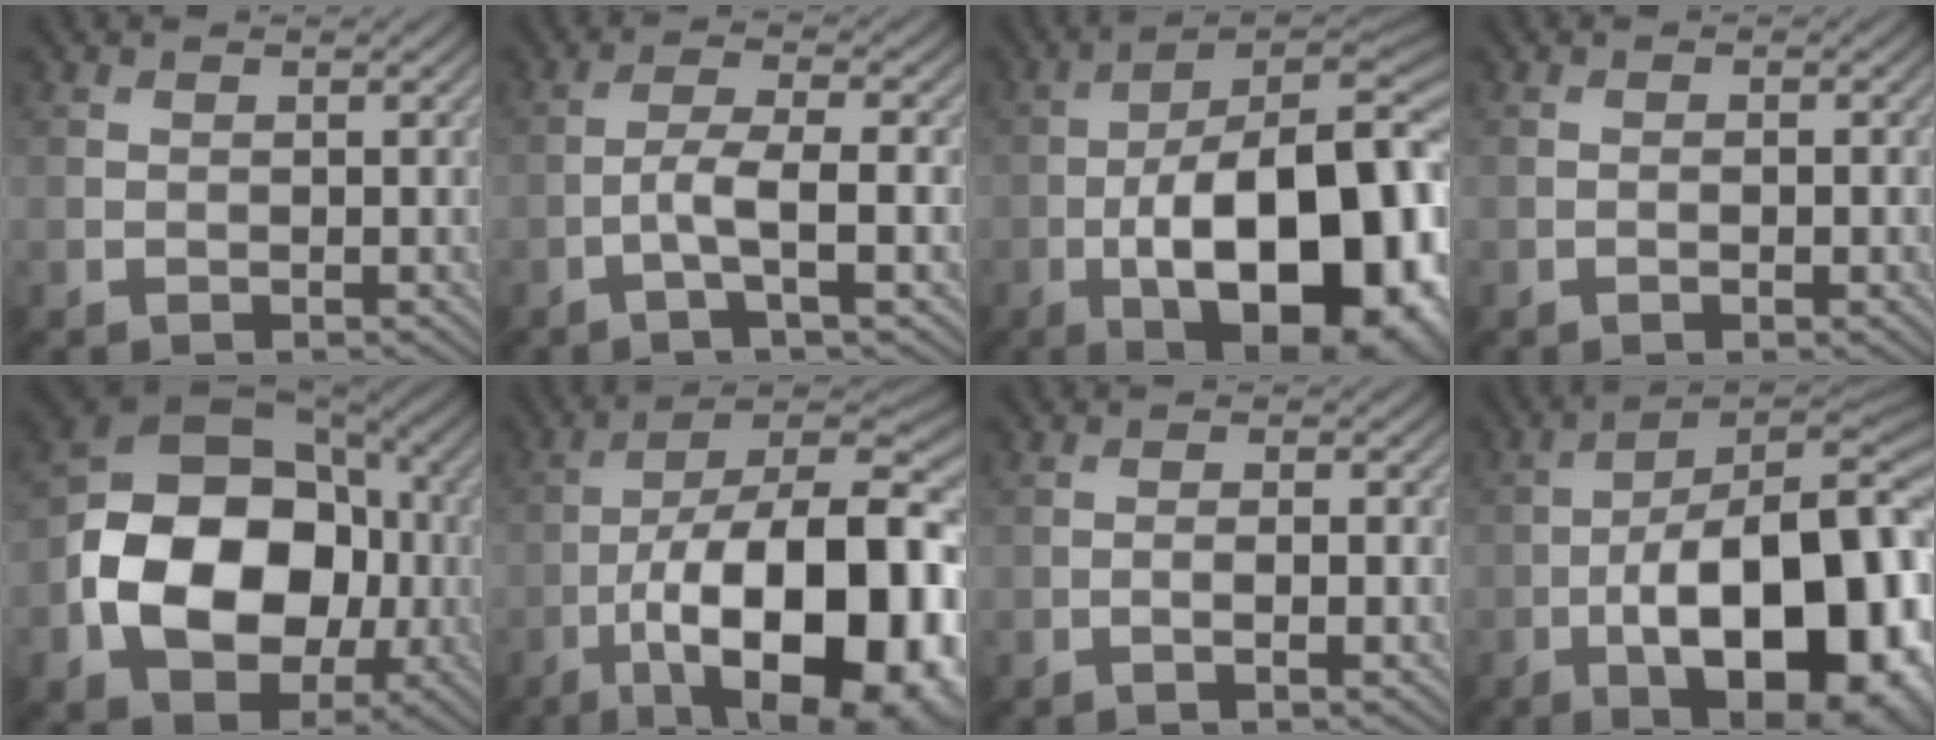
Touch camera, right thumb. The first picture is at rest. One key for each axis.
{"total": 4.9, "fx": -1.7, "fy": 0.7, "fz": 4.5, "tx": -0.086, "ty": 0.010, "tz": -0.043}
{"total": 21.0, "fx": -6.8, "fy": 8.8, "fz": 17.8, "tx": -0.253, "ty": -0.005, "tz": -0.111}
{"total": 1.5, "fx": -0.5, "fy": 0.3, "fz": 1.4, "tx": -0.024, "ty": 0.000, "tz": -0.008}
{"total": 15.9, "fx": -2.4, "fy": 11.5, "fz": 10.8, "tx": -0.194, "ty": -0.012, "tz": -0.046}
{"total": 22.1, "fx": -7.5, "fy": 8.8, "fz": 18.8, "tx": -0.285, "ty": -0.009, "tz": -0.122}
{"total": 2.6, "fx": -0.8, "fy": 0.6, "fz": 2.5, "tx": -0.039, "ty": 0.003, "tz": -0.014}
{"total": 19.8, "fx": -6.7, "fy": 8.2, "fz": 16.7, "tx": -0.232, "ty": 0.000, "tz": -0.106}